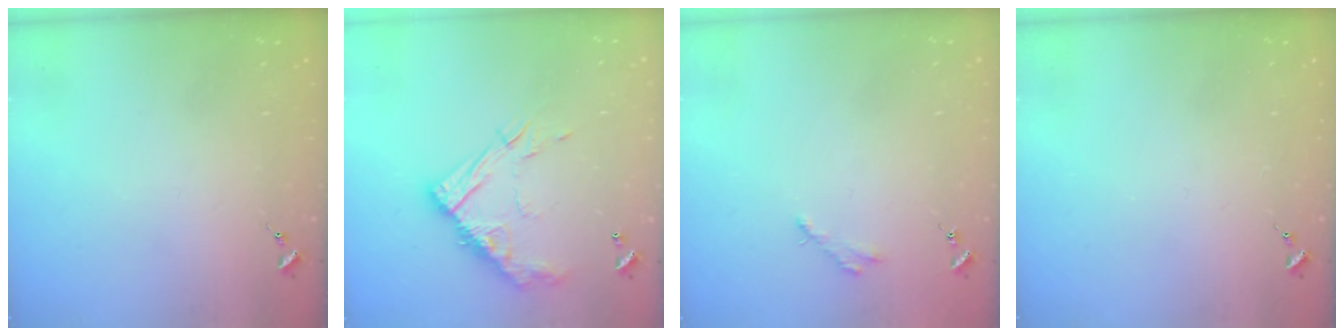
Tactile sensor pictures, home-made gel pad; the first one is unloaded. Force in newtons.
{"total": 12.5, "press": 12.5, "slide": 1.0}
{"total": 2.5, "press": 2.5, "slide": 0.2}
{"total": 0.0}